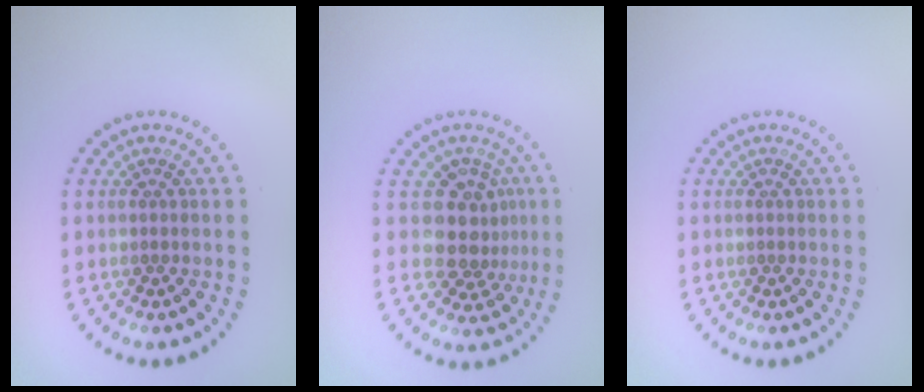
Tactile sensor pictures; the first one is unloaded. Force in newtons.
{"total": 4.0, "press": 3.2, "slide": 2.5}
{"total": 0.0}